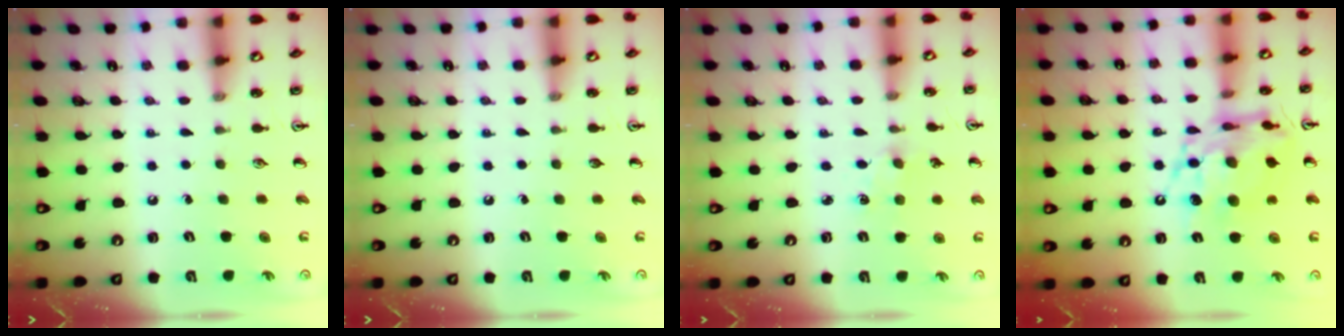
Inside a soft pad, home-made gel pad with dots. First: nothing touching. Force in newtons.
{"total": 0.0}
{"total": 2.0, "press": 2.0, "slide": 0.3}
{"total": 13.4, "press": 13.3, "slide": 1.3}